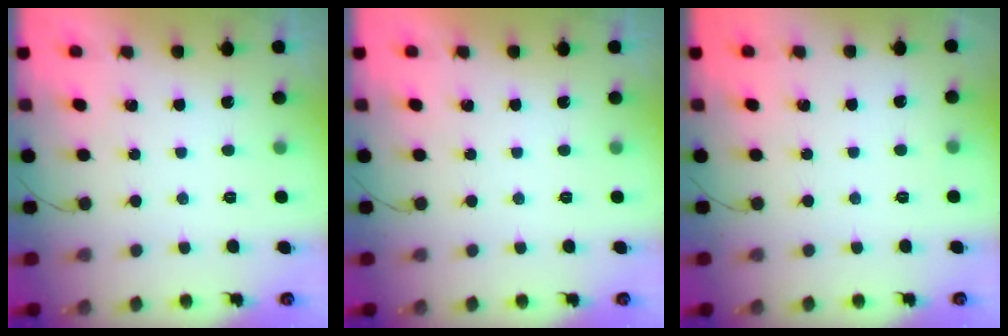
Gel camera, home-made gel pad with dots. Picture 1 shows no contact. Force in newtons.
{"total": 0.0}
{"total": 2.4, "press": 1.6, "slide": 1.8}